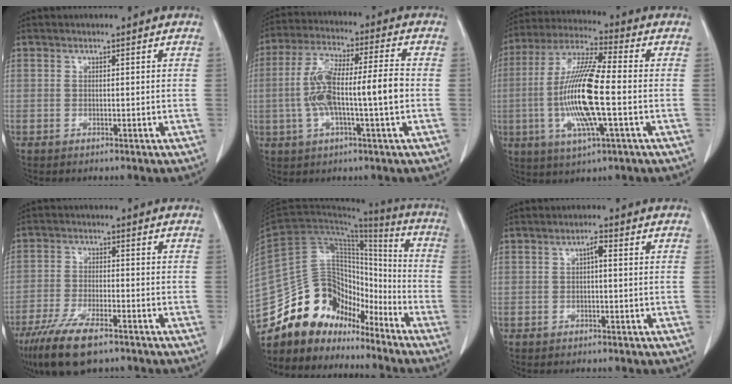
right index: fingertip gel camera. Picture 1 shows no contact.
{"total": 12.3, "force": [-1.4, 1.7, 12.1], "torque": [-0.236, 0.020, -0.027]}
{"total": 15.5, "force": [-2.3, 1.7, 15.2], "torque": [-0.311, -0.008, -0.047]}
{"total": 10.5, "force": [-7.3, 2.8, 7.1], "torque": [-0.133, -0.021, -0.126]}
{"total": 17.3, "force": [-13.6, 8.4, 6.5], "torque": [-0.111, 0.073, -0.236]}
{"total": 1.6, "force": [0.2, 0.4, 1.5], "torque": [-0.026, 0.004, 0.002]}